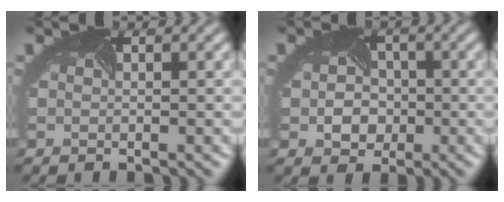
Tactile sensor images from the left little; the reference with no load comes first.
{"total": 3.9, "force": [-0.4, 3.3, 2.1], "torque": [-0.019, 0.000, -0.009]}